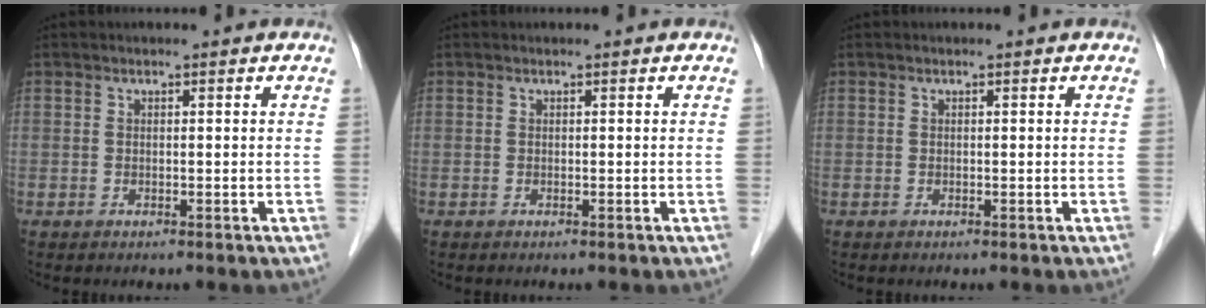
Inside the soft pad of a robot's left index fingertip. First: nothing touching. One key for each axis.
{"total": 0.0}
{"total": 0.0}